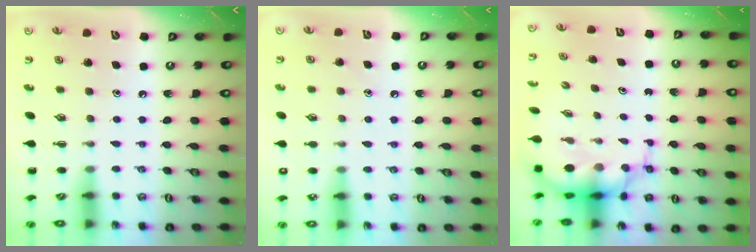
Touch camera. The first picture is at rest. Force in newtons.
{"total": 6.9, "press": 6.6, "slide": 1.9}
{"total": 9.2, "press": 8.8, "slide": 2.7}